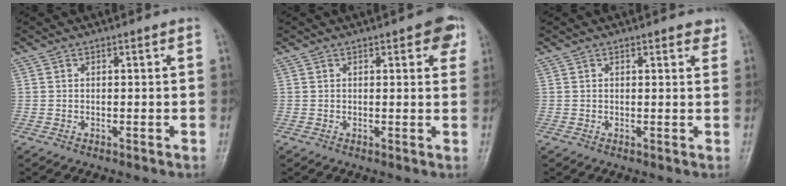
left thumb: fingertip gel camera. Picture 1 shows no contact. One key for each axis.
{"total": 4.6, "fx": 2.2, "fy": 1.9, "fz": 3.6, "tx": -0.023, "ty": -0.004, "tz": 0.018}
{"total": 2.2, "fx": 1.6, "fy": 0.9, "fz": 1.2, "tx": 0.001, "ty": -0.004, "tz": 0.014}